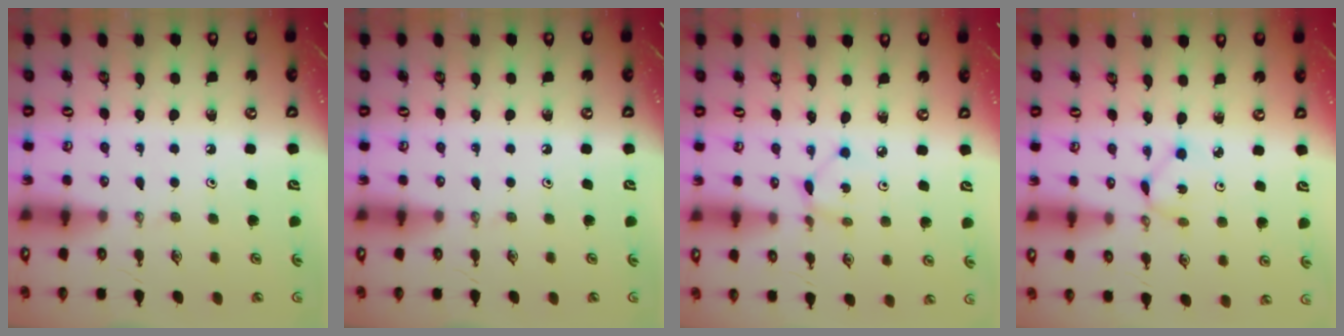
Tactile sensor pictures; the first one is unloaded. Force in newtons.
{"total": 0.0}
{"total": 2.3, "press": 2.2, "slide": 0.3}
{"total": 1.9, "press": 1.9, "slide": 0.2}